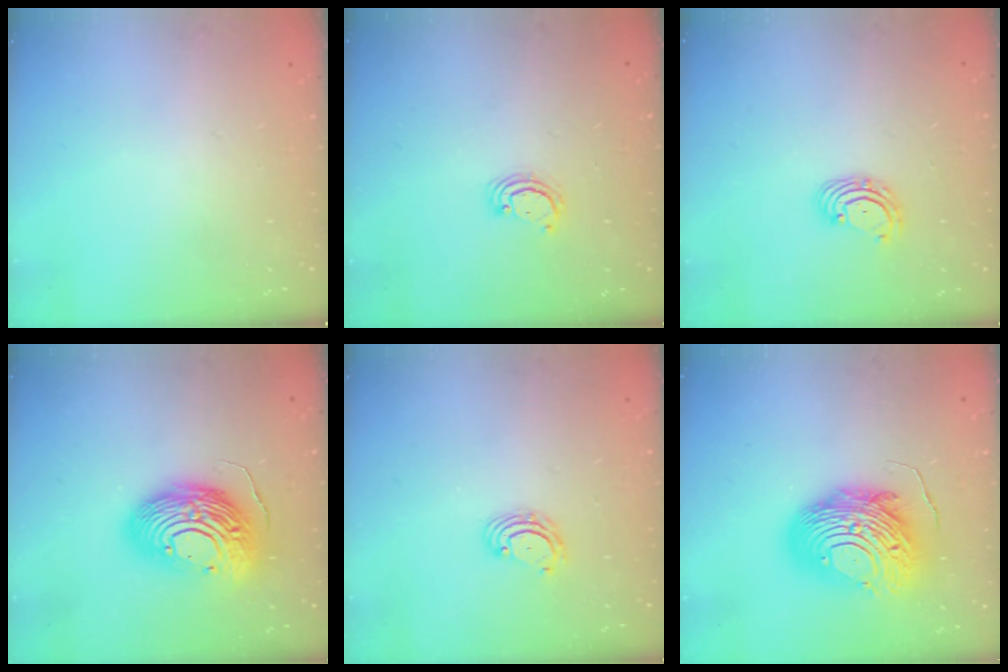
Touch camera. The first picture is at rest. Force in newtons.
{"total": 2.6, "press": 2.6, "slide": 0.3}
{"total": 3.3, "press": 3.2, "slide": 0.5}
{"total": 17.4, "press": 17.3, "slide": 1.8}
{"total": 2.8, "press": 2.8, "slide": 0.3}
{"total": 14.7, "press": 14.7, "slide": 1.1}